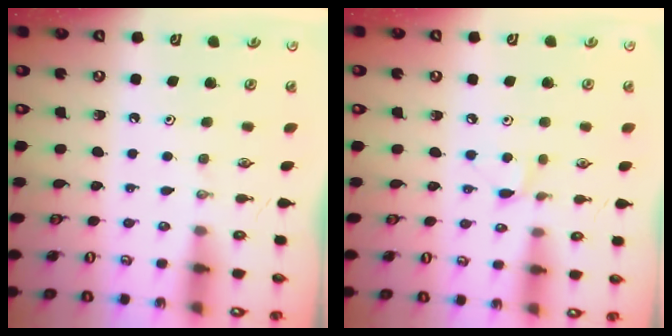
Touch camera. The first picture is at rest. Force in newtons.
{"total": 4.5, "press": 4.5, "slide": 0.6}